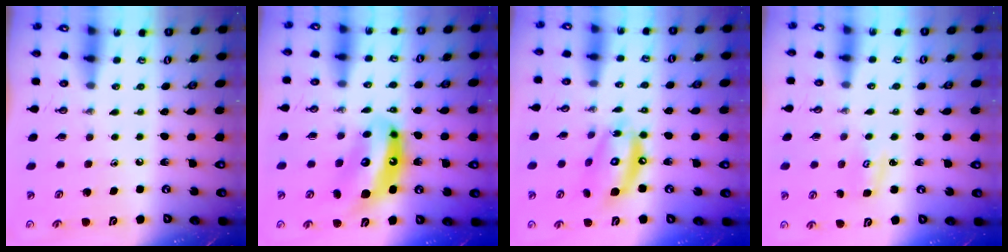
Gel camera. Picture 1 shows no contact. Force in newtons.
{"total": 13.5, "press": 13.4, "slide": 1.7}
{"total": 14.5, "press": 14.5, "slide": 1.2}
{"total": 2.8, "press": 2.8, "slide": 0.2}